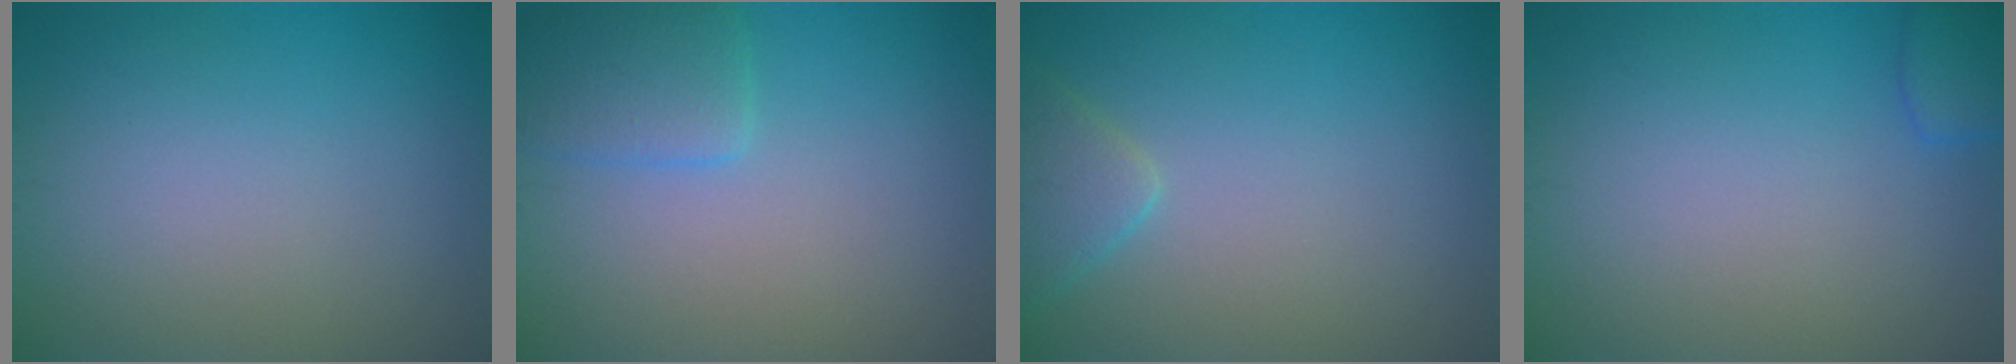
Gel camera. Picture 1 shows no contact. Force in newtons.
{"total": 2.6, "press": 2.5, "slide": 0.2}
{"total": 2.5, "press": 2.5, "slide": 0.2}
{"total": 1.9, "press": 1.9, "slide": 0.2}